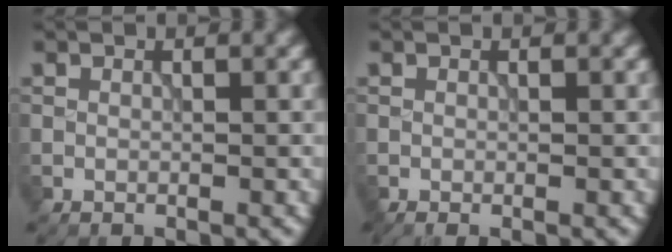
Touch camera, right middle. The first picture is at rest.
{"total": 0.6, "force": [-0.3, 0.1, 0.5], "torque": [-0.009, -0.005, -0.007]}